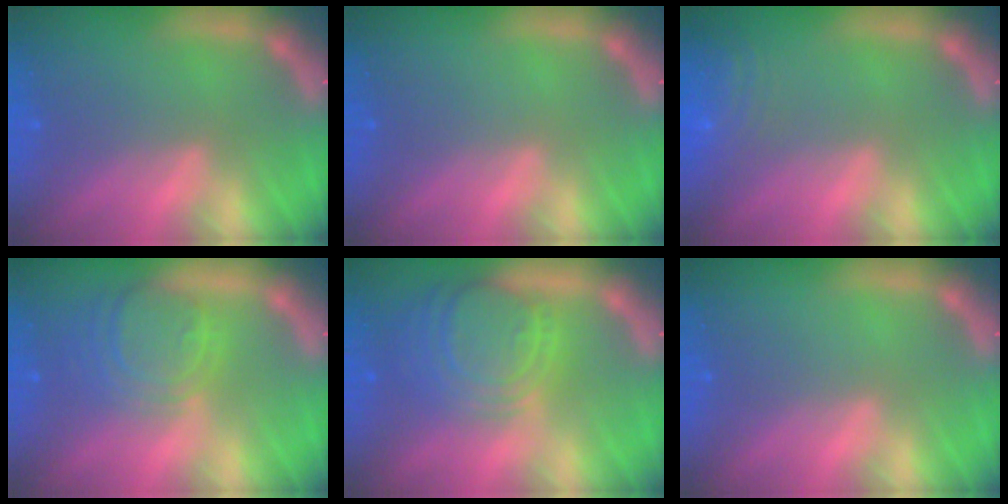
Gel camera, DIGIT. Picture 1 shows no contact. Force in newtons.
{"total": 0.0}
{"total": 6.5}
{"total": 6.0}
{"total": 8.5}
{"total": 0.0}